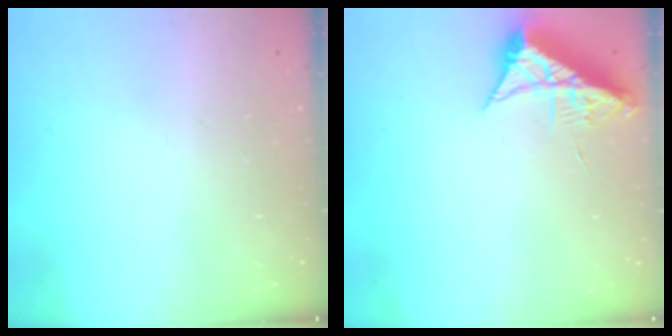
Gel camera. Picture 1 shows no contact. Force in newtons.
{"total": 7.3, "press": 7.3, "slide": 0.2}